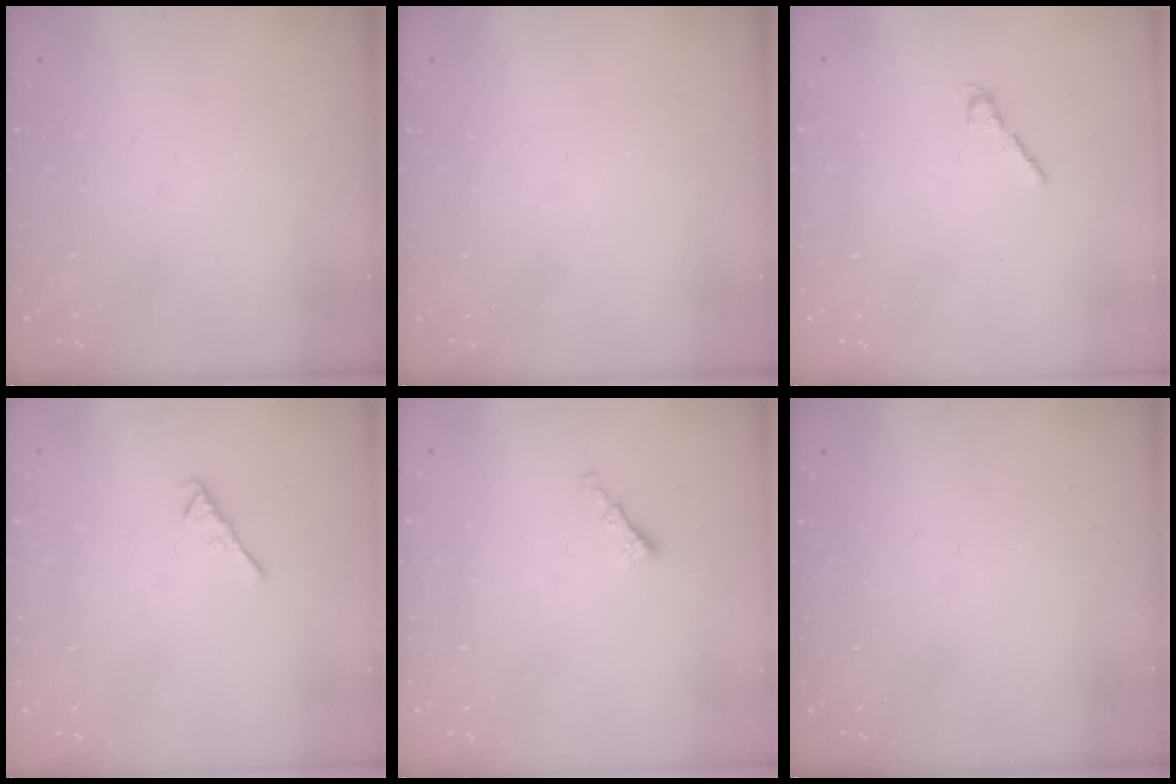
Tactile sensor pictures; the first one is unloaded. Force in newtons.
{"total": 0.0}
{"total": 2.5, "press": 2.4, "slide": 0.7}
{"total": 2.4, "press": 2.3, "slide": 0.6}
{"total": 1.3, "press": 1.2, "slide": 0.6}
{"total": 0.0}